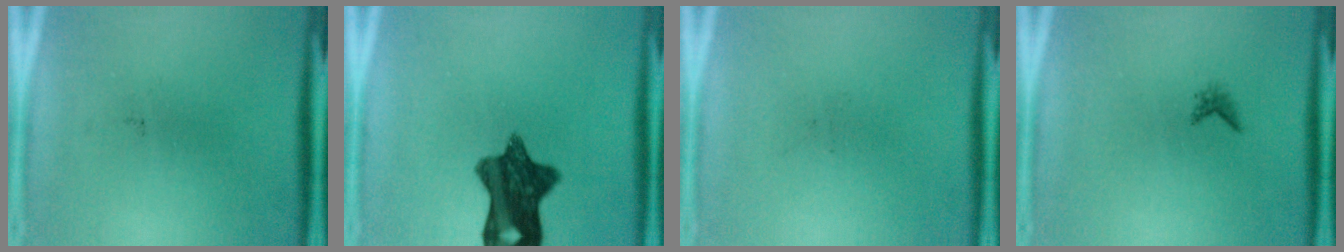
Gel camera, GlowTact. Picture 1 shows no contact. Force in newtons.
{"total": 10.7}
{"total": 0.0}
{"total": 0.9}